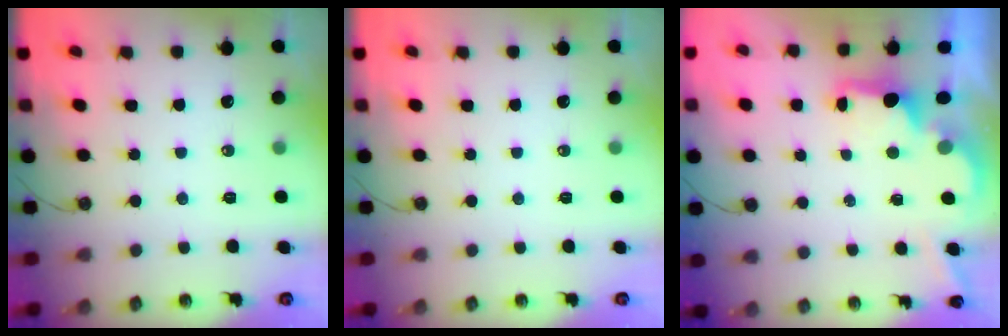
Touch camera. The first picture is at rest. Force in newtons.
{"total": 0.0}
{"total": 2.2, "press": 2.0, "slide": 0.8}